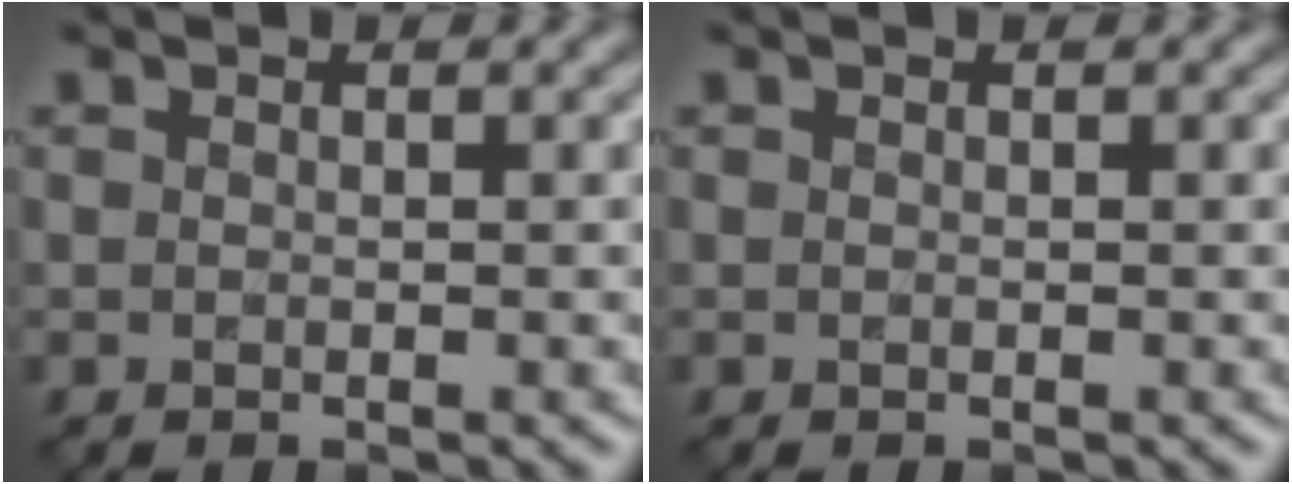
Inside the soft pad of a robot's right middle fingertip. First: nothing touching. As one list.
[{"total": 0.0}]